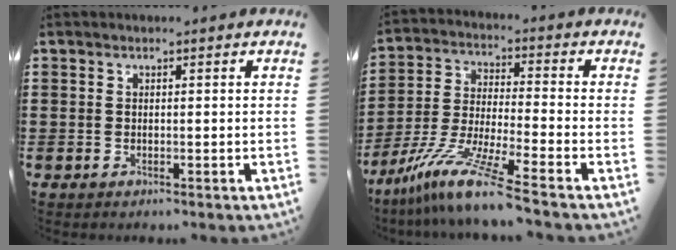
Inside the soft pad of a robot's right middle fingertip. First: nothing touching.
{"total": 10.8, "force": [-8.4, -0.1, 6.7], "torque": [-0.148, -0.006, -0.173]}